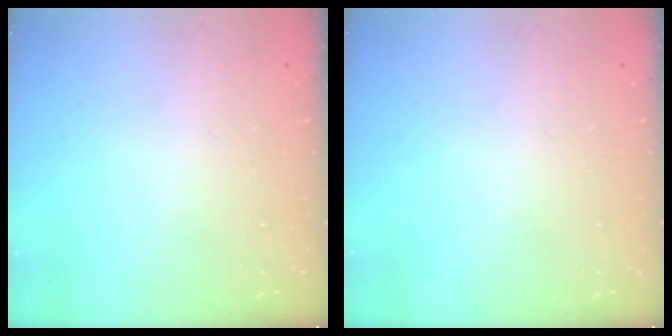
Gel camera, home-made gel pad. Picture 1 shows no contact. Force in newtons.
{"total": 0.0}